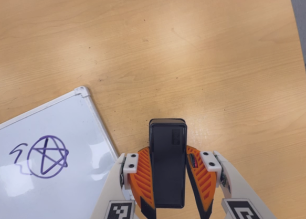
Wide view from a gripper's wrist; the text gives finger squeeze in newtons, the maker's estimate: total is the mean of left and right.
{"total": 8.7, "left": 7.1, "right": 10.3}